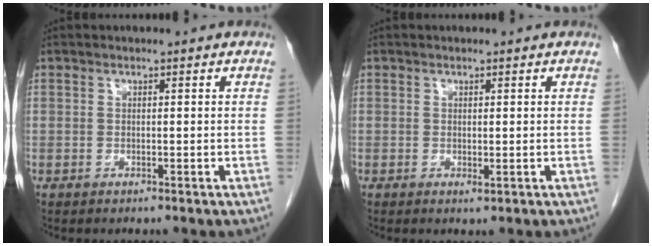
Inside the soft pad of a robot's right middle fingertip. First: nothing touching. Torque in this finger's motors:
{"motor_torque": [0.04, -0.05, -0.17, -0.02]}